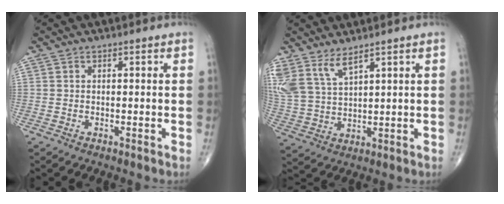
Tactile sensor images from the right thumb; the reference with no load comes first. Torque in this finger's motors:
{"motor_torque": [-0.09, 0.36, 0.56, 0.66, 0.06]}